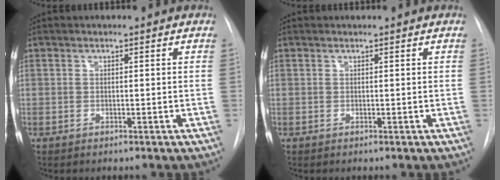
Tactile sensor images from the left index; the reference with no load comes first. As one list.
[{"total": 0.0}]